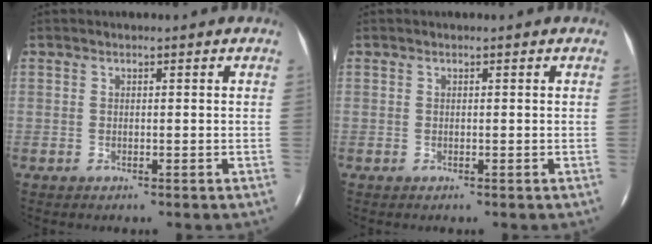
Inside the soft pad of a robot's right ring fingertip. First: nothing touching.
{"total": 0.0}